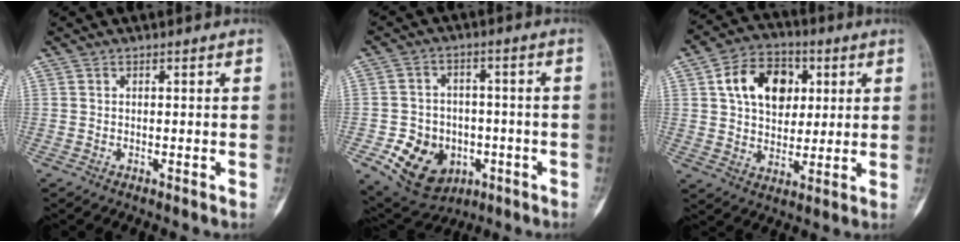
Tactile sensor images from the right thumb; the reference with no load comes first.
{"total": 12.7, "force": [-4.4, 9.9, 6.6], "torque": [-0.077, 0.016, -0.057]}
{"total": 13.7, "force": [3.9, 9.7, 8.8], "torque": [-0.109, 0.000, 0.061]}